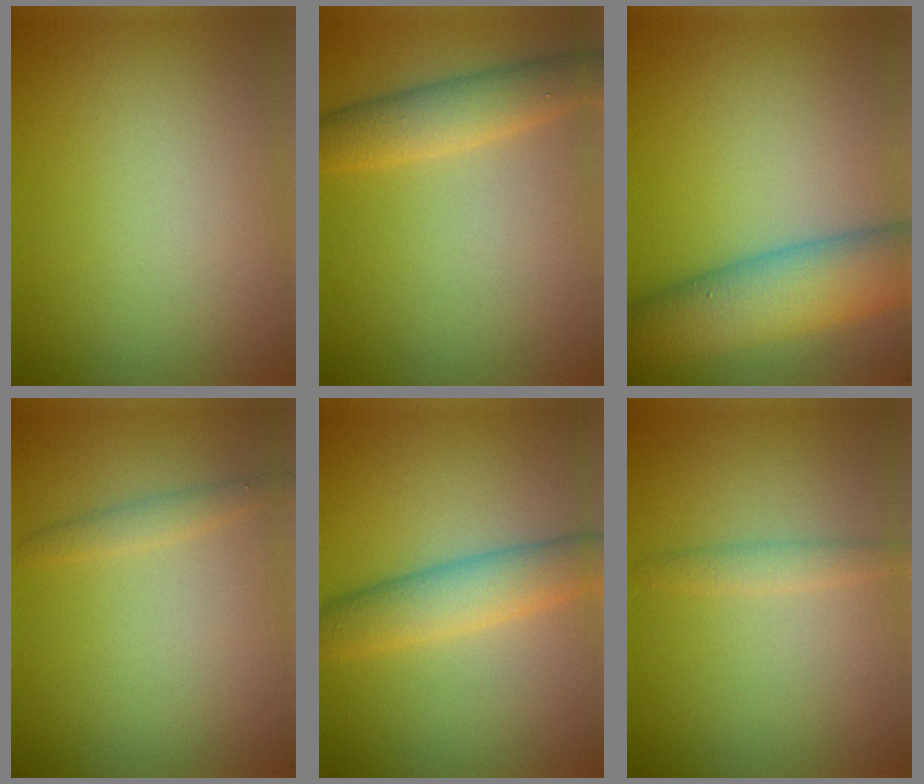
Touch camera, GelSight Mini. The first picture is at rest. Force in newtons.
{"total": 3.9, "press": 3.9, "slide": 0.2}
{"total": 8.6, "press": 8.6, "slide": 0.3}
{"total": 1.3, "press": 1.3, "slide": 0.0}
{"total": 4.6, "press": 4.6, "slide": 0.2}
{"total": 1.4, "press": 1.4, "slide": 0.0}